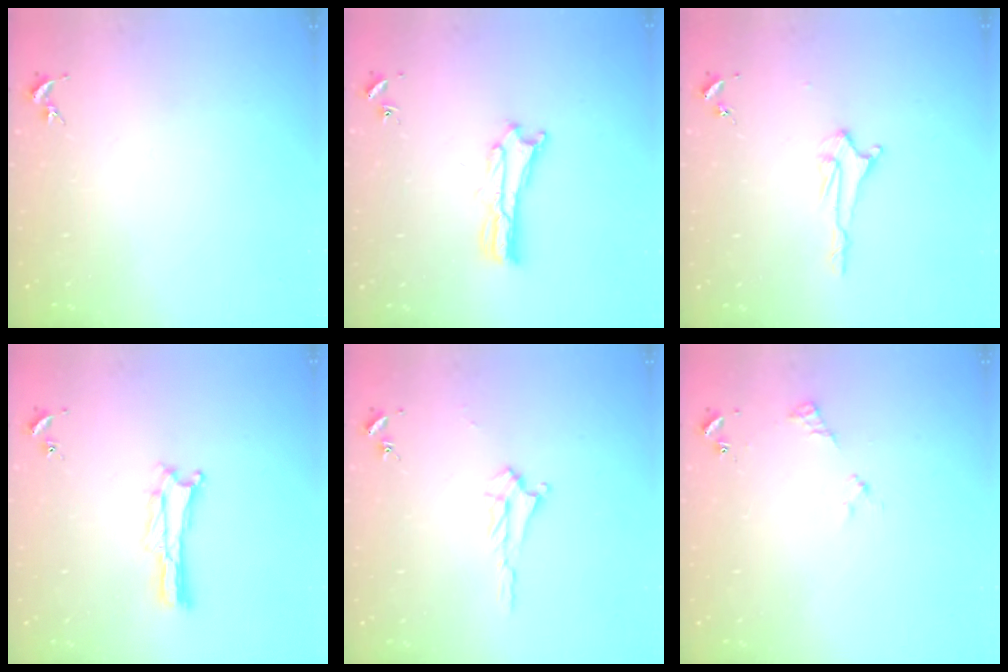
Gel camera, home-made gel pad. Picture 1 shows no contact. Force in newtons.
{"total": 2.5, "press": 2.5, "slide": 0.1}
{"total": 2.1, "press": 2.0, "slide": 0.4}
{"total": 0.0}
{"total": 2.4, "press": 2.4, "slide": 0.4}
{"total": 2.5, "press": 2.5, "slide": 0.3}